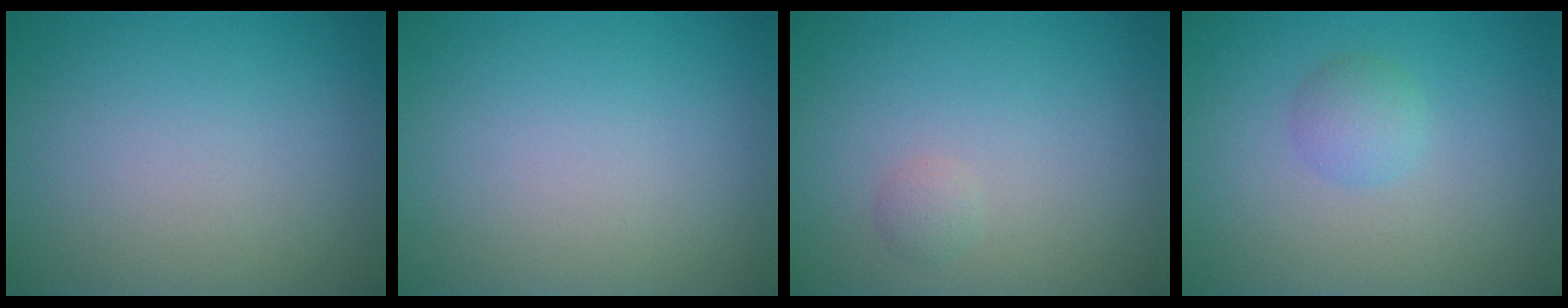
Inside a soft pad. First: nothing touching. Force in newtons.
{"total": 0.0}
{"total": 0.8, "press": 0.8, "slide": 0.1}
{"total": 1.7, "press": 1.7, "slide": 0.0}